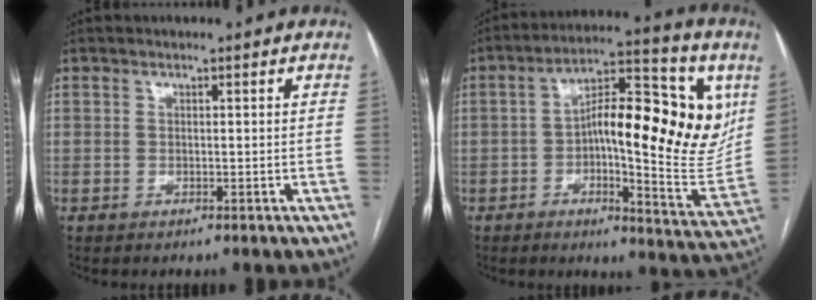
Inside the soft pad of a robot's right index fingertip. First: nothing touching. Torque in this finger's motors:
{"motor_torque": [1.73, 0.41, 1.05, 0.20]}